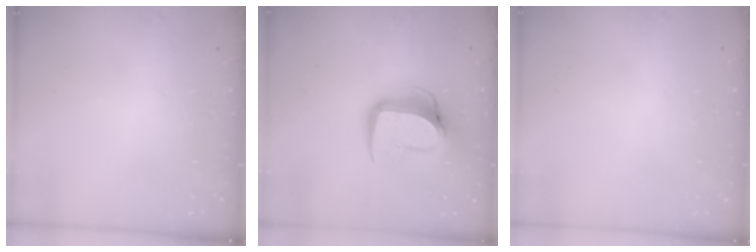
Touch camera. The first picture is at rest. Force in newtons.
{"total": 12.9, "press": 12.9, "slide": 1.2}
{"total": 0.0}